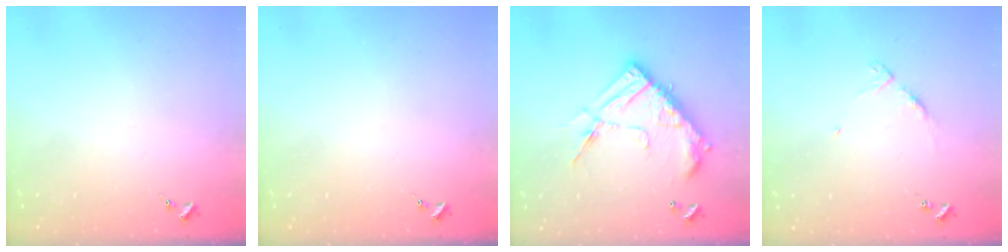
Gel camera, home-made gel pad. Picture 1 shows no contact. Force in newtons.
{"total": 0.0}
{"total": 18.6, "press": 18.5, "slide": 1.7}
{"total": 4.7, "press": 4.6, "slide": 0.5}